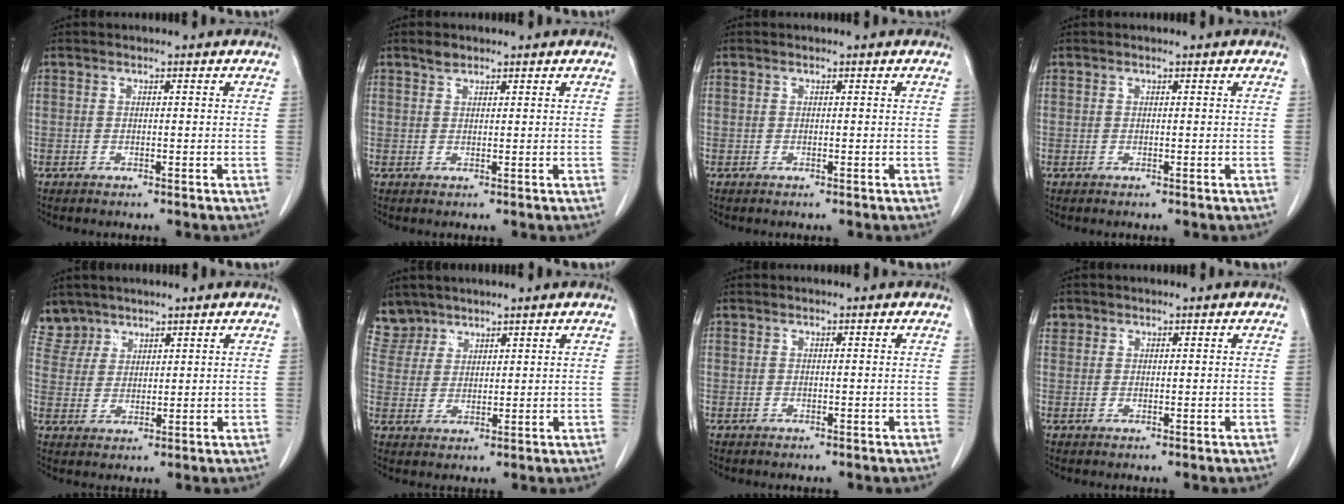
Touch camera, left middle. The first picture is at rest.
{"total": 1.3, "force": [1.1, 0.6, 0.4], "torque": [-0.011, 0.000, 0.019]}
{"total": 0.0}
{"total": 0.0}
{"total": 5.0, "force": [4.2, 2.6, -0.6], "torque": [0.020, 0.002, 0.087]}
{"total": 5.3, "force": [4.6, 2.5, -0.6], "torque": [0.020, 0.004, 0.095]}
{"total": 0.0}
{"total": 1.6, "force": [0.9, 1.3, 0.1], "torque": [0.009, 0.009, 0.013]}